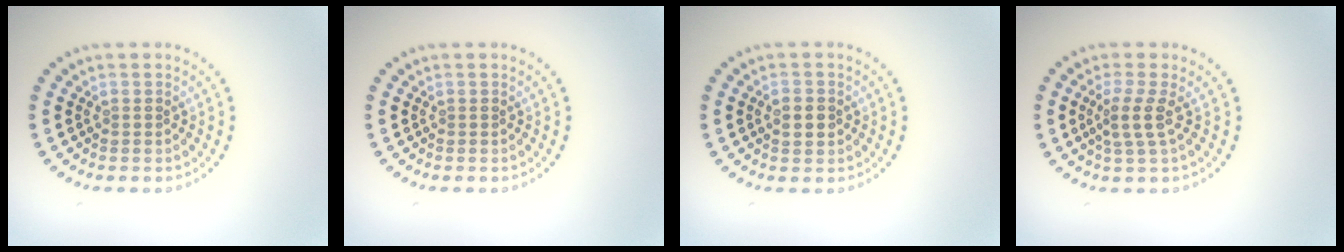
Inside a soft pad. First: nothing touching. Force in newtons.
{"total": 0.0}
{"total": 2.1, "press": 2.1, "slide": 0.2}
{"total": 2.3, "press": 1.7, "slide": 1.5}